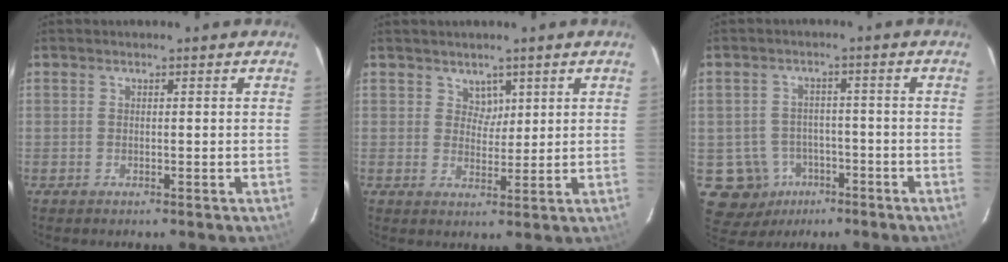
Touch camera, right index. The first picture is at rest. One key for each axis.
{"total": 3.1, "fx": 1.8, "fy": 2.5, "fz": 0.5, "tx": -0.002, "ty": 0.000, "tz": 0.032}
{"total": 8.9, "fx": -3.9, "fy": 7.8, "fz": 1.3, "tx": -0.055, "ty": 0.027, "tz": -0.042}